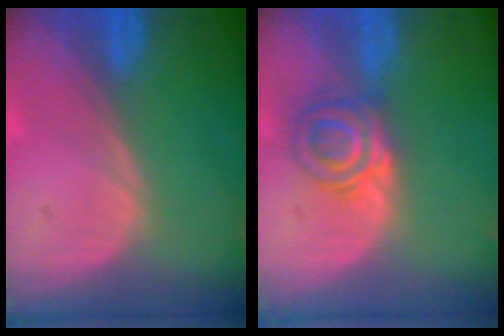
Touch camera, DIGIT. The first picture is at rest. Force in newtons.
{"total": 6.0, "press": 5.5, "slide": 2.2}